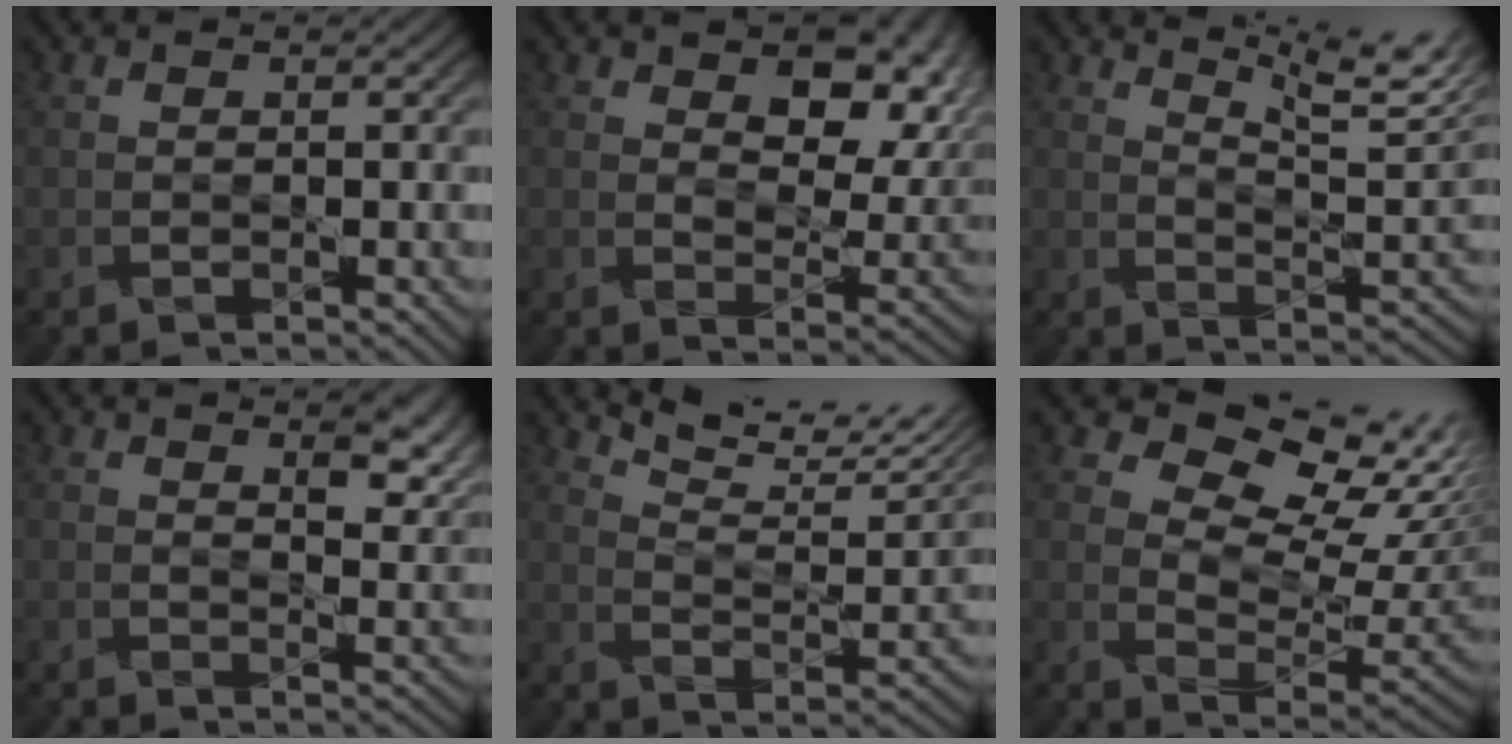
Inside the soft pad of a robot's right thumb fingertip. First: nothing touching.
{"total": 9.1, "force": [4.0, 4.9, 6.6], "torque": [-0.107, -0.010, 0.063]}
{"total": 10.1, "force": [7.4, 1.9, 6.7], "torque": [-0.112, 0.007, 0.102]}
{"total": 5.0, "force": [3.2, 1.7, 3.4], "torque": [-0.058, -0.002, 0.051]}
{"total": 9.0, "force": [7.9, 1.5, 4.1], "torque": [-0.097, -0.002, 0.128]}
{"total": 12.9, "force": [7.8, 6.5, 8.0], "torque": [-0.148, 0.014, 0.114]}